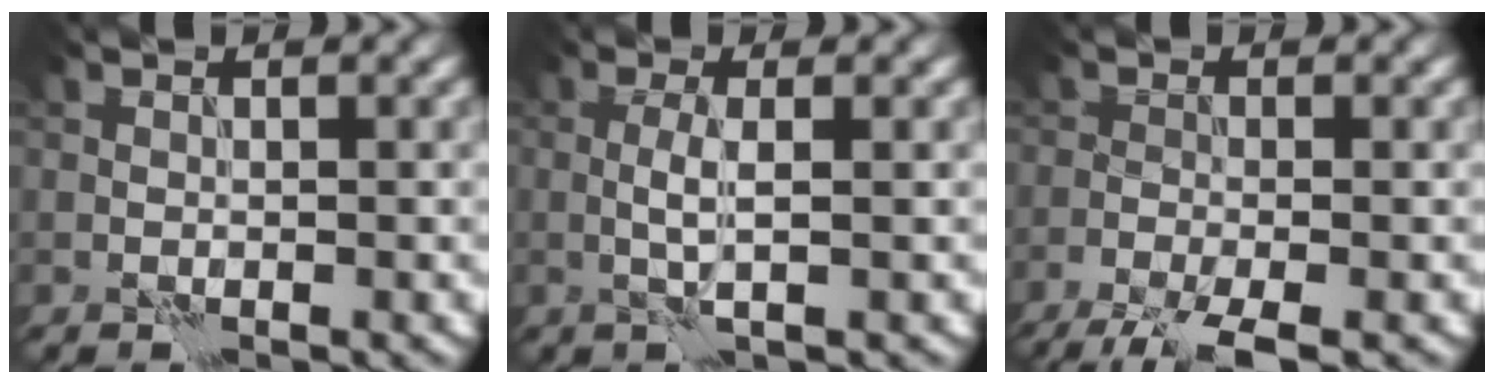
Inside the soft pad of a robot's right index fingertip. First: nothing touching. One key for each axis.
{"total": 2.1, "fx": 0.0, "fy": 0.3, "fz": 2.0, "tx": -0.044, "ty": 0.002, "tz": -0.003}
{"total": 5.6, "fx": -4.0, "fy": 1.2, "fz": 3.7, "tx": -0.068, "ty": -0.023, "tz": -0.078}